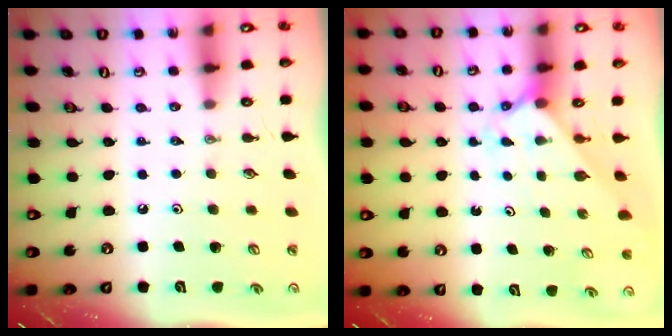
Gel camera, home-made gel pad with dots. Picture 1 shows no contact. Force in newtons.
{"total": 2.1, "press": 2.1, "slide": 0.2}